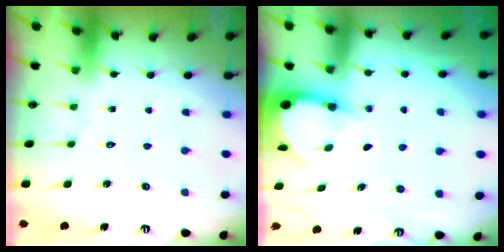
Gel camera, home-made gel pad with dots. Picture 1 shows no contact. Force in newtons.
{"total": 3.6, "press": 3.5, "slide": 0.4}